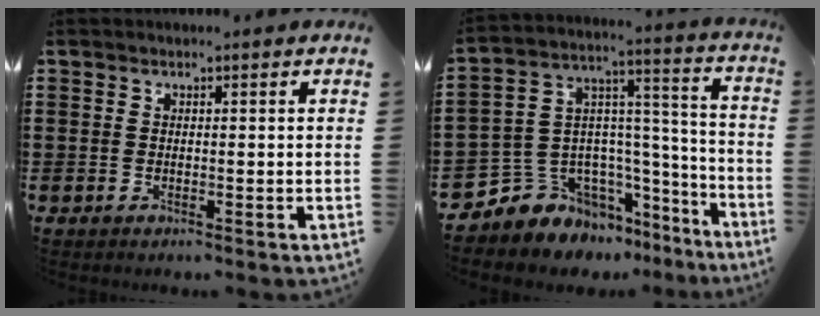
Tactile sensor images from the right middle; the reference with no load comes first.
{"total": 8.0, "force": [-5.7, 5.6, -0.2], "torque": [-0.040, -0.014, -0.110]}